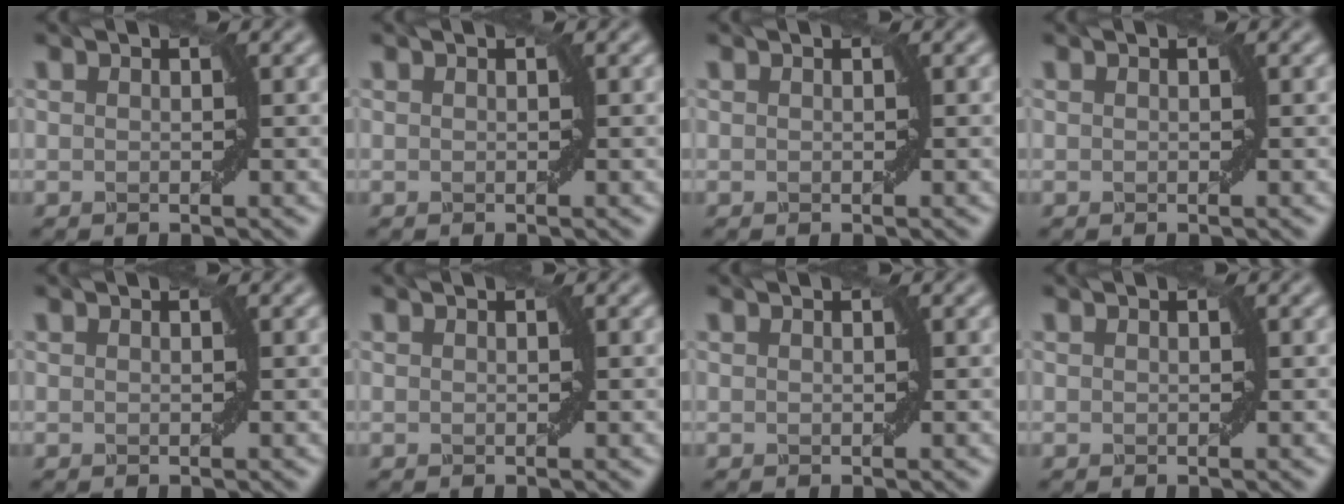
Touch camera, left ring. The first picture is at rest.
{"total": 0.0}
{"total": 0.0}
{"total": 0.0}
{"total": 0.0}
{"total": 0.0}
{"total": 0.0}
{"total": 0.0}